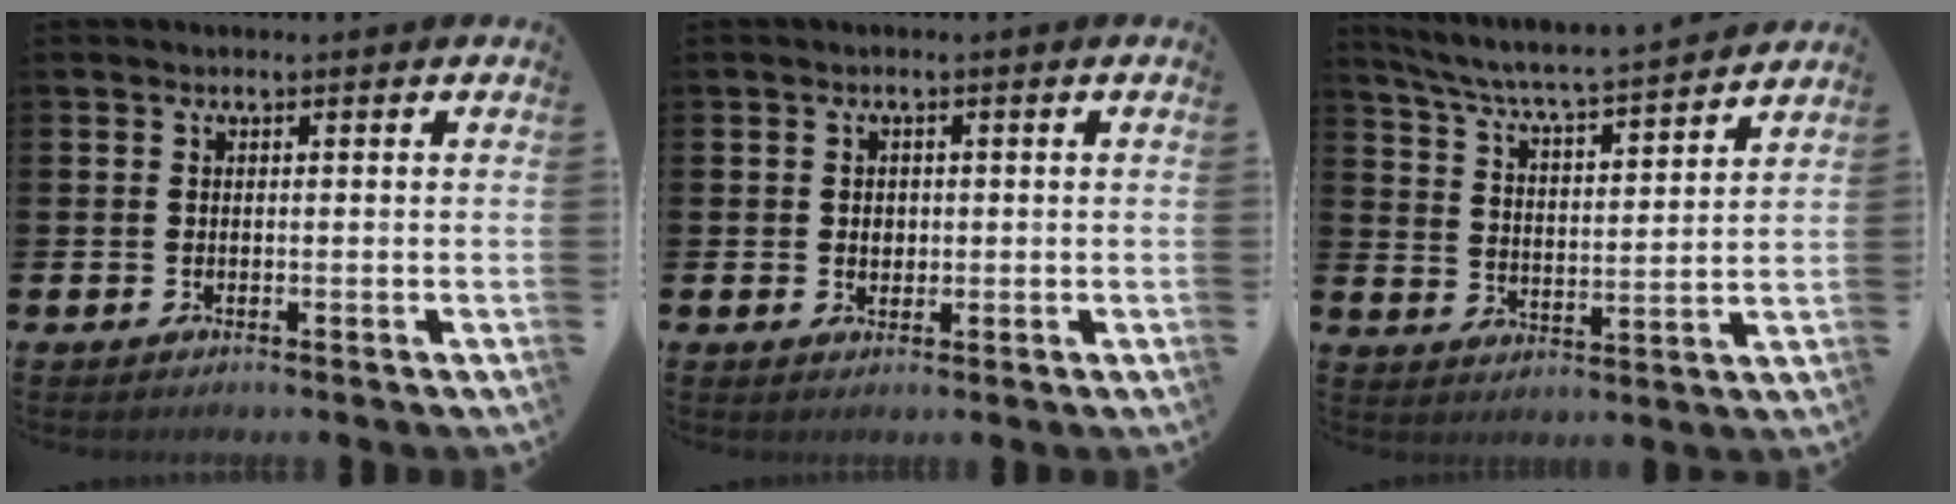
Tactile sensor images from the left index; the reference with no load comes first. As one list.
[{"total": 1.5, "force": [0.4, 1.3, 0.7], "torque": [0.004, 0.002, 0.001]}, {"total": 6.0, "force": [5.8, -0.1, 1.8], "torque": [-0.065, -0.050, 0.093]}]